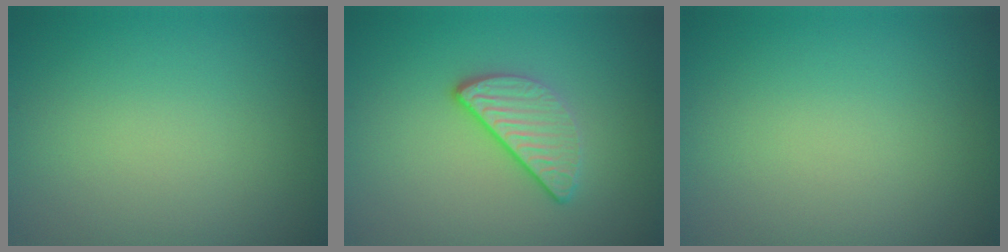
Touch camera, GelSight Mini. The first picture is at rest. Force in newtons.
{"total": 2.9, "press": 2.4, "slide": 1.7}
{"total": 0.0}